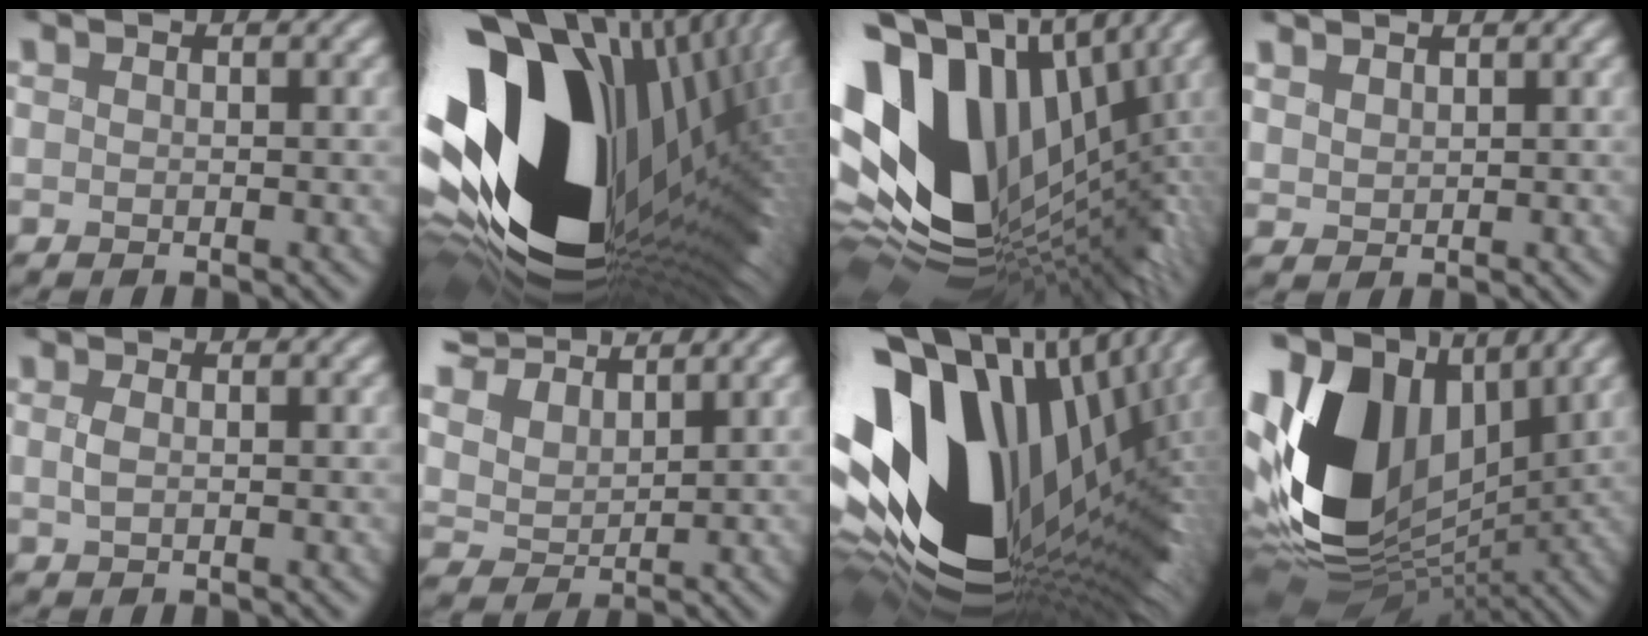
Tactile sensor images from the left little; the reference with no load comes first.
{"total": 21.2, "force": [0.3, 11.9, 17.5], "torque": [-0.317, -0.060, 0.024]}
{"total": 17.8, "force": [2.9, 11.6, 13.1], "torque": [-0.272, -0.018, 0.075]}
{"total": 1.8, "force": [1.6, 0.7, 0.3], "torque": [-0.011, 0.004, 0.041]}
{"total": 1.1, "force": [0.1, 0.5, 1.0], "torque": [-0.024, 0.001, 0.002]}
{"total": 8.9, "force": [7.2, 3.9, 3.5], "torque": [-0.115, -0.001, 0.130]}
{"total": 19.6, "force": [1.8, 11.5, 15.8], "torque": [-0.287, -0.043, 0.053]}
{"total": 17.4, "force": [2.6, 12.1, 12.3], "torque": [-0.271, -0.008, 0.062]}